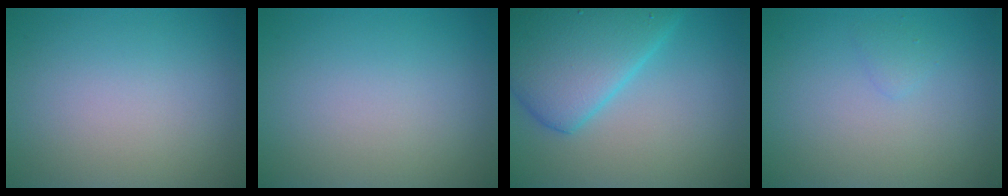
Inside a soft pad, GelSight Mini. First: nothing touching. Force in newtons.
{"total": 0.0}
{"total": 6.4, "press": 6.4, "slide": 0.2}
{"total": 0.7, "press": 0.7, "slide": 0.1}